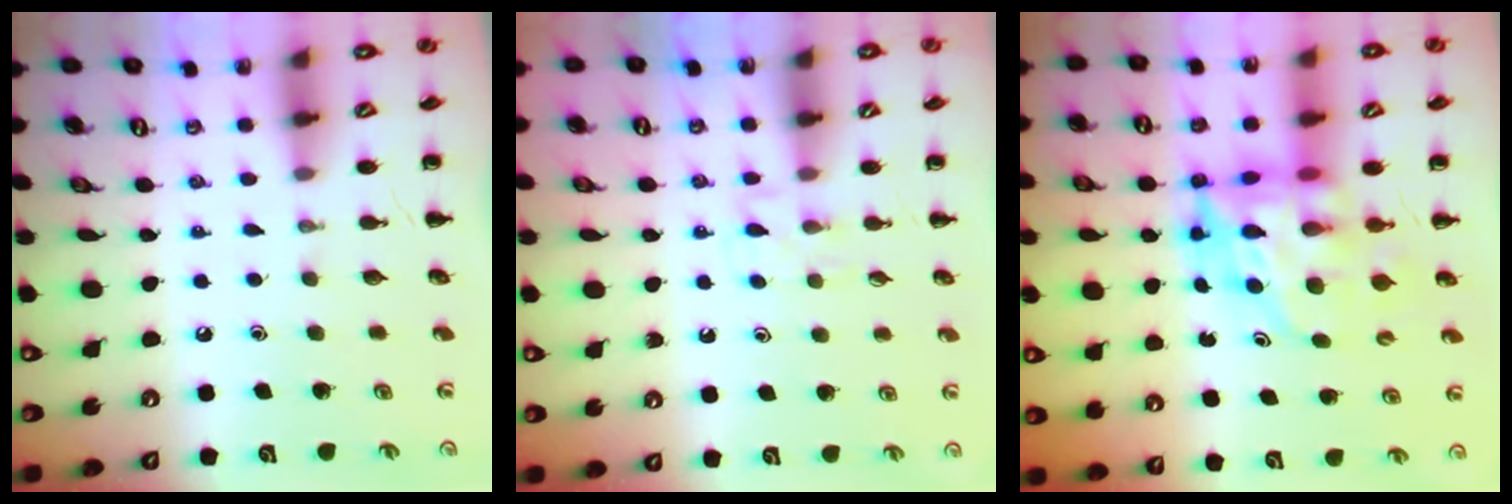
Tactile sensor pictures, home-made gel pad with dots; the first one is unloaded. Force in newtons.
{"total": 5.6, "press": 5.4, "slide": 1.7}
{"total": 12.1, "press": 11.5, "slide": 3.6}